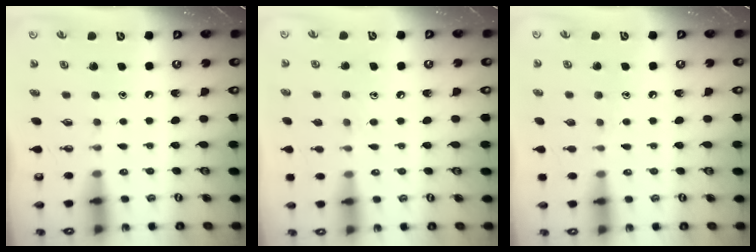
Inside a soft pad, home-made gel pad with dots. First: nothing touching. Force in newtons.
{"total": 7.6, "press": 7.6, "slide": 0.4}
{"total": 5.9, "press": 5.9, "slide": 0.6}